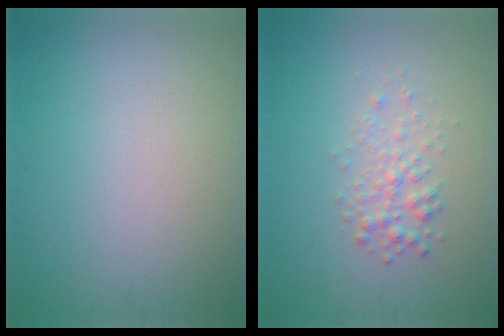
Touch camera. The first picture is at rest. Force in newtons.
{"total": 1.9, "press": 1.9, "slide": 0.0}